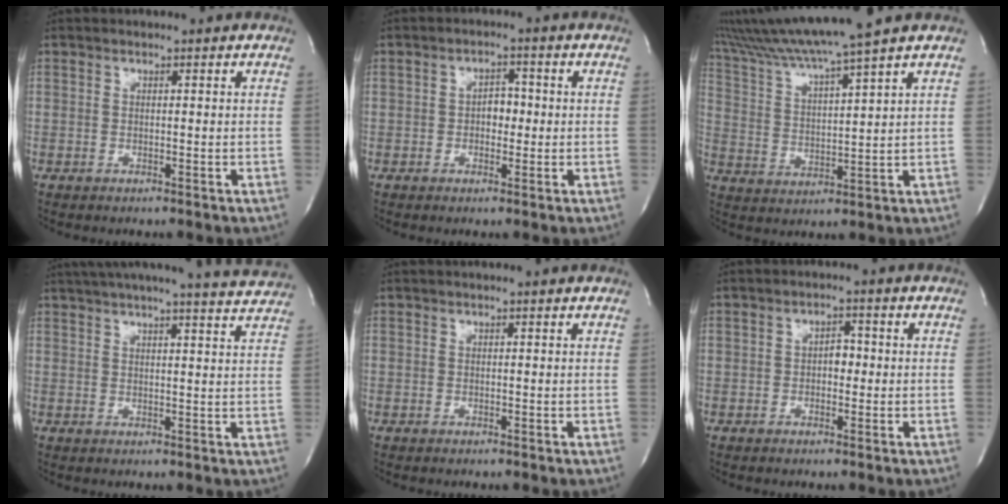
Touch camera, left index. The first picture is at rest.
{"total": 3.0, "force": [-0.3, 1.9, 2.4], "torque": [-0.034, 0.008, -0.004]}
{"total": 14.0, "force": [11.8, -2.2, 7.2], "torque": [-0.137, 0.004, 0.202]}
{"total": 16.7, "force": [15.4, -0.3, 6.4], "torque": [-0.104, -0.021, 0.190]}
{"total": 0.5, "force": [0.4, -0.1, 0.3], "torque": [-0.009, 0.004, 0.005]}
{"total": 2.4, "force": [-0.2, 1.4, 2.0], "torque": [-0.026, 0.006, -0.004]}